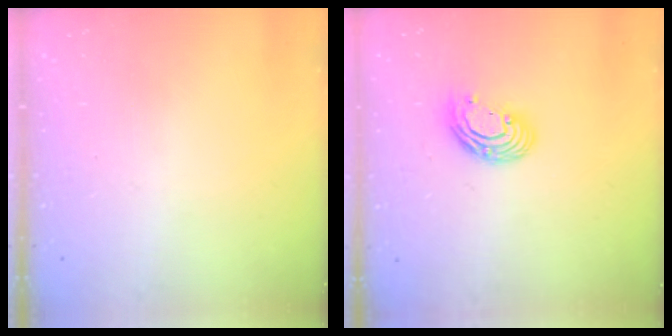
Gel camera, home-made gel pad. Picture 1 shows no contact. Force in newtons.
{"total": 9.5, "press": 9.5, "slide": 0.6}